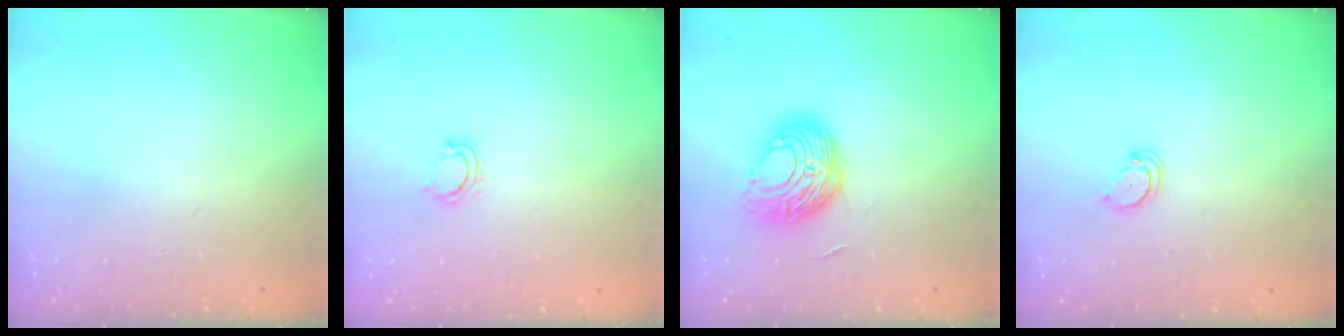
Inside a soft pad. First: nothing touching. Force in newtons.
{"total": 4.1, "press": 4.0, "slide": 1.0}
{"total": 10.4, "press": 10.4, "slide": 0.5}
{"total": 2.7, "press": 2.7, "slide": 0.2}